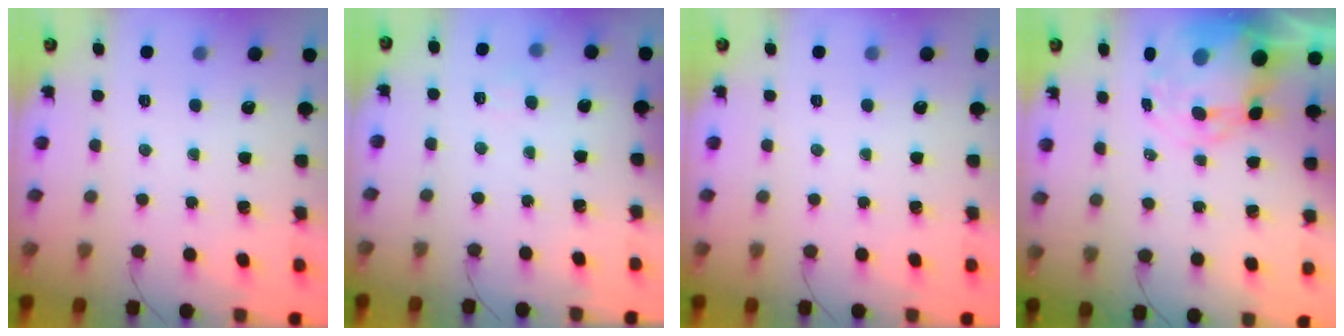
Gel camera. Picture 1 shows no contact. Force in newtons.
{"total": 3.6, "press": 3.4, "slide": 1.1}
{"total": 0.0}
{"total": 10.6, "press": 10.3, "slide": 2.6}